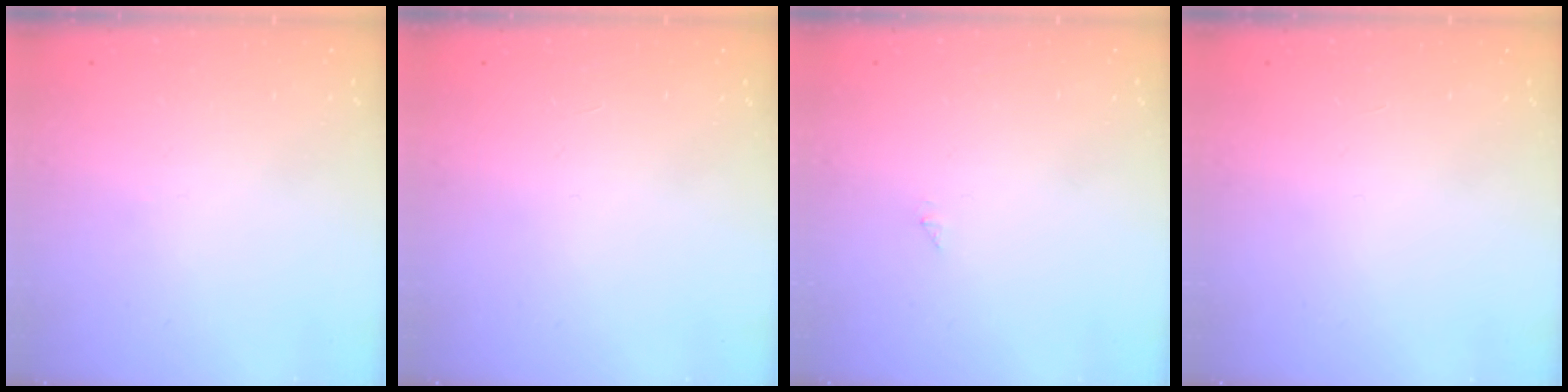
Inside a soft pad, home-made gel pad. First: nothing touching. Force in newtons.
{"total": 0.0}
{"total": 0.0}
{"total": 0.0}